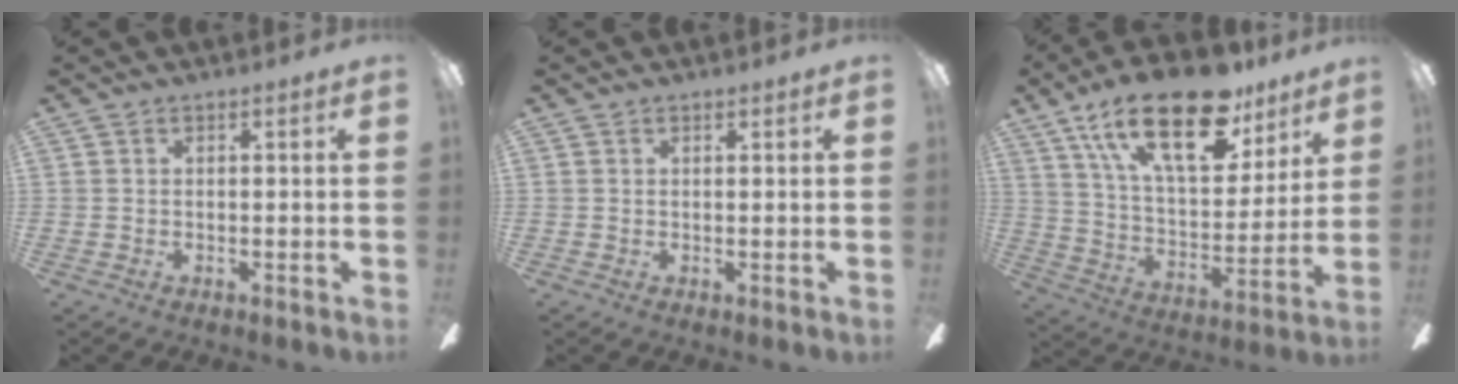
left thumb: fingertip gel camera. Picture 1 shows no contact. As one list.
[{"total": 0.9, "force": [0.7, 0.5, 0.2], "torque": [0.004, -0.002, 0.011]}, {"total": 25.7, "force": [15.8, 11.2, 16.9], "torque": [-0.283, -0.079, 0.270]}]